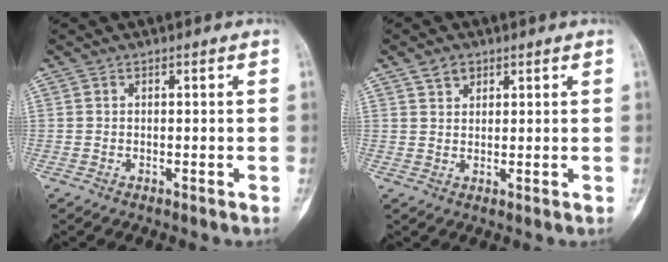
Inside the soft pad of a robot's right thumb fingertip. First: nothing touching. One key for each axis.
{"total": 2.8, "fx": 1.8, "fy": 1.8, "fz": 1.0, "tx": -0.008, "ty": -0.008, "tz": 0.032}